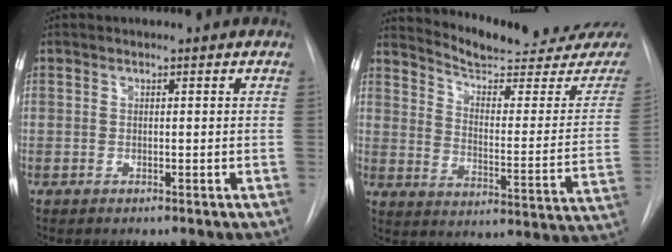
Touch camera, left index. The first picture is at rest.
{"total": 19.8, "force": [18.8, 1.5, 6.3], "torque": [-0.090, -0.095, 0.240]}